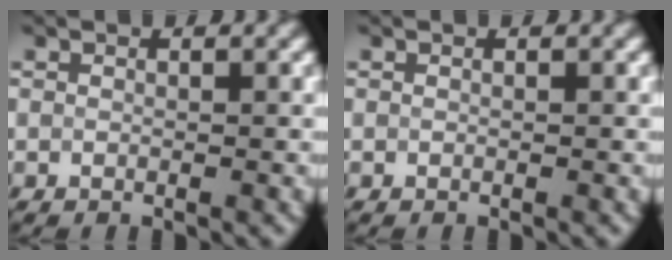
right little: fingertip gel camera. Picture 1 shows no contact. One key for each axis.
{"total": 0.0}